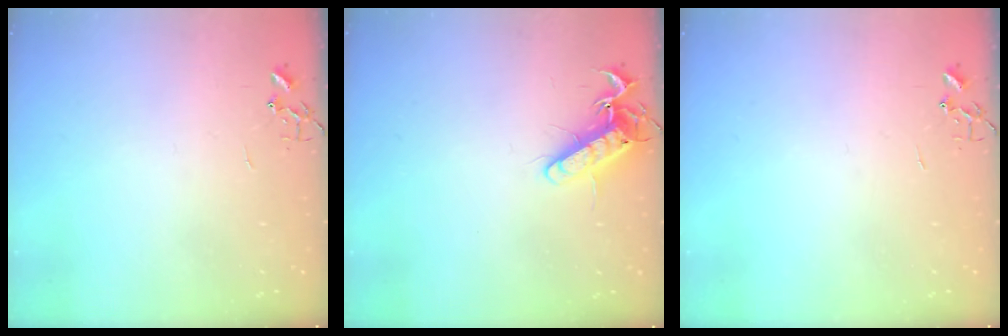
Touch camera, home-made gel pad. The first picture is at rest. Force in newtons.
{"total": 13.6, "press": 13.6, "slide": 1.4}
{"total": 0.0}